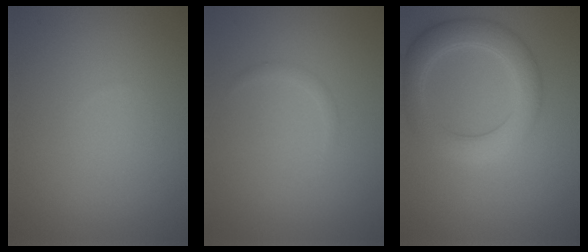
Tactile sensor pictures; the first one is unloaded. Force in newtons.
{"total": 0.7, "press": 0.7, "slide": 0.1}
{"total": 5.0, "press": 5.0, "slide": 0.5}